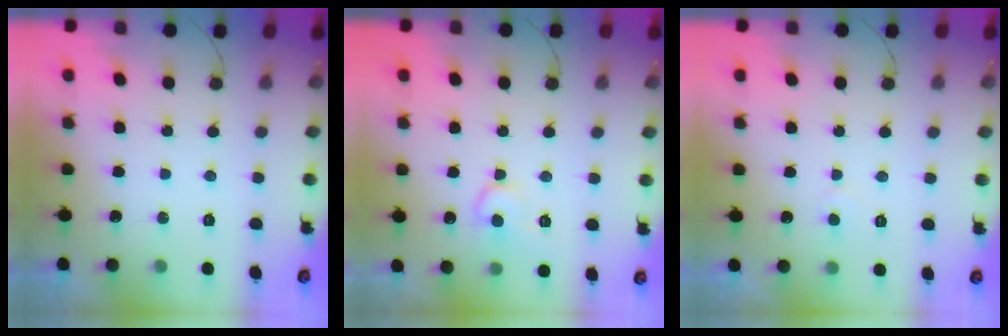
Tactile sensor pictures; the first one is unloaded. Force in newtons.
{"total": 9.3, "press": 9.2, "slide": 0.8}
{"total": 2.4, "press": 2.4, "slide": 0.2}